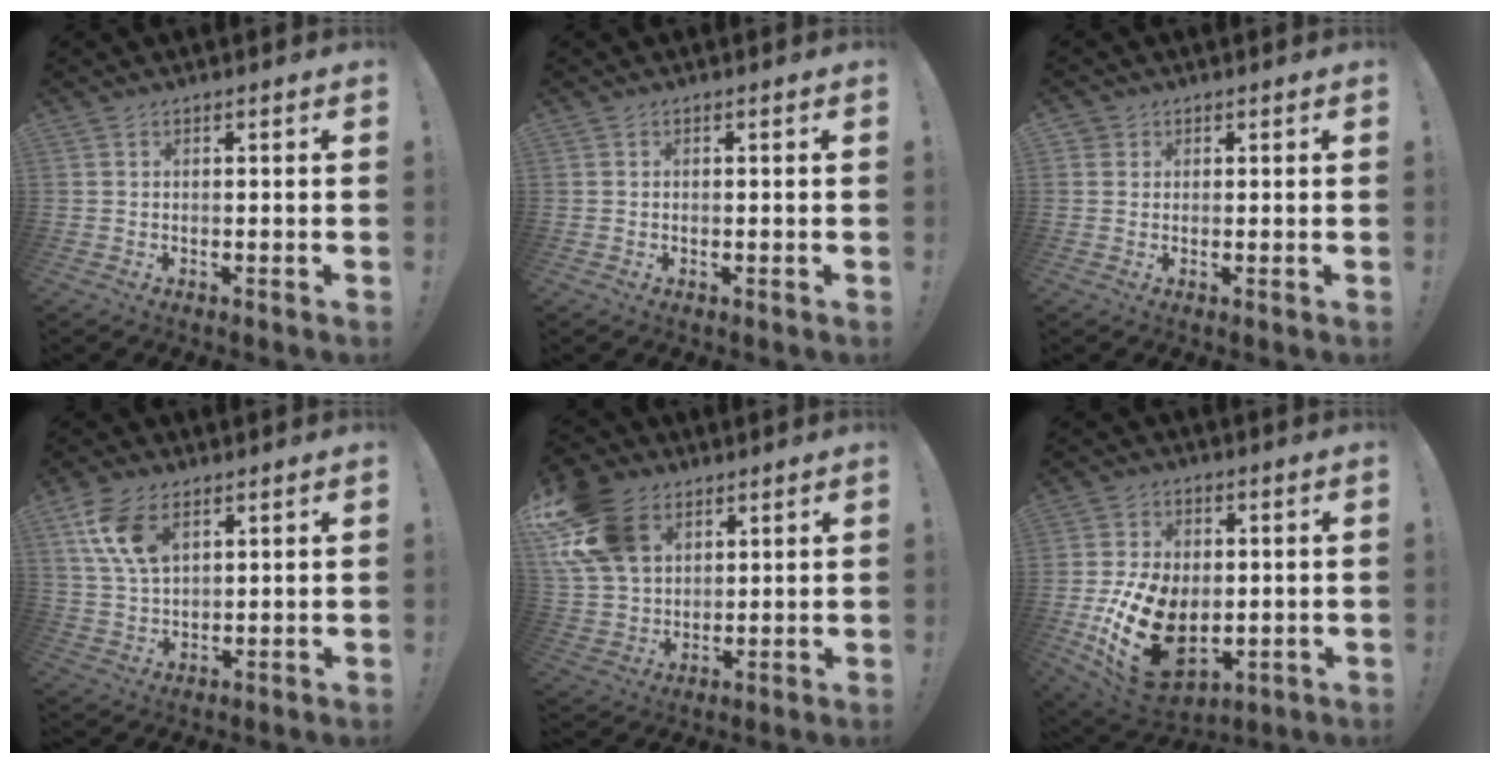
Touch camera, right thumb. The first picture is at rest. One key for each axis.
{"total": 0.0}
{"total": 1.7, "fx": 0.7, "fy": 1.5, "fz": 0.5, "tx": -0.012, "ty": 0.001, "tz": 0.014}
{"total": 11.3, "fx": 5.7, "fy": 6.4, "fz": 7.4, "tx": -0.156, "ty": -0.012, "tz": 0.109}
{"total": 19.3, "fx": 8.2, "fy": 14.1, "fz": 10.2, "tx": -0.191, "ty": -0.030, "tz": 0.159}
{"total": 22.6, "fx": -4.3, "fy": 15.6, "fz": 15.7, "tx": -0.286, "ty": 0.021, "tz": -0.052}